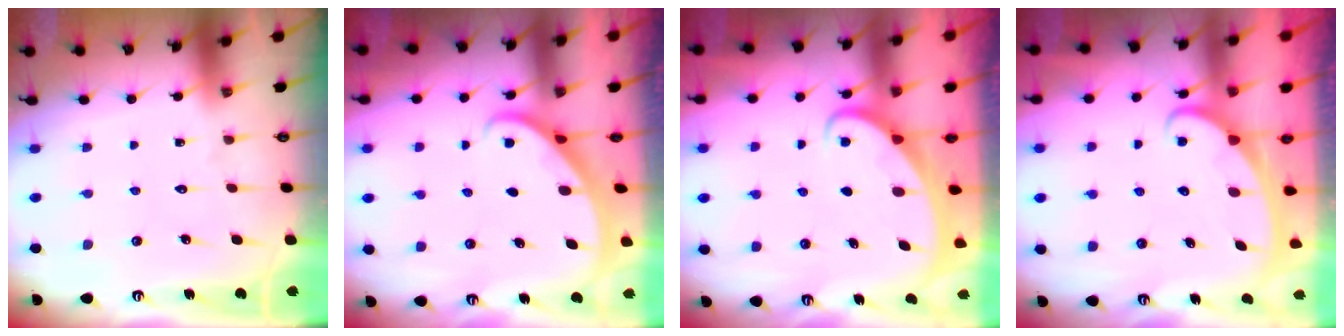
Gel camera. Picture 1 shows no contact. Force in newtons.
{"total": 2.3, "press": 2.3, "slide": 0.1}
{"total": 2.1, "press": 2.1, "slide": 0.2}
{"total": 2.5, "press": 2.5, "slide": 0.4}